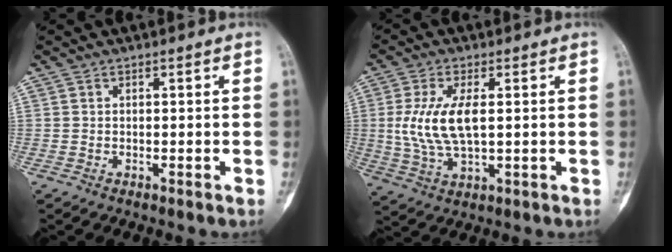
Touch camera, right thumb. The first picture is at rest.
{"total": 9.8, "force": [1.0, 4.2, 8.8], "torque": [-0.187, -0.006, 0.025]}